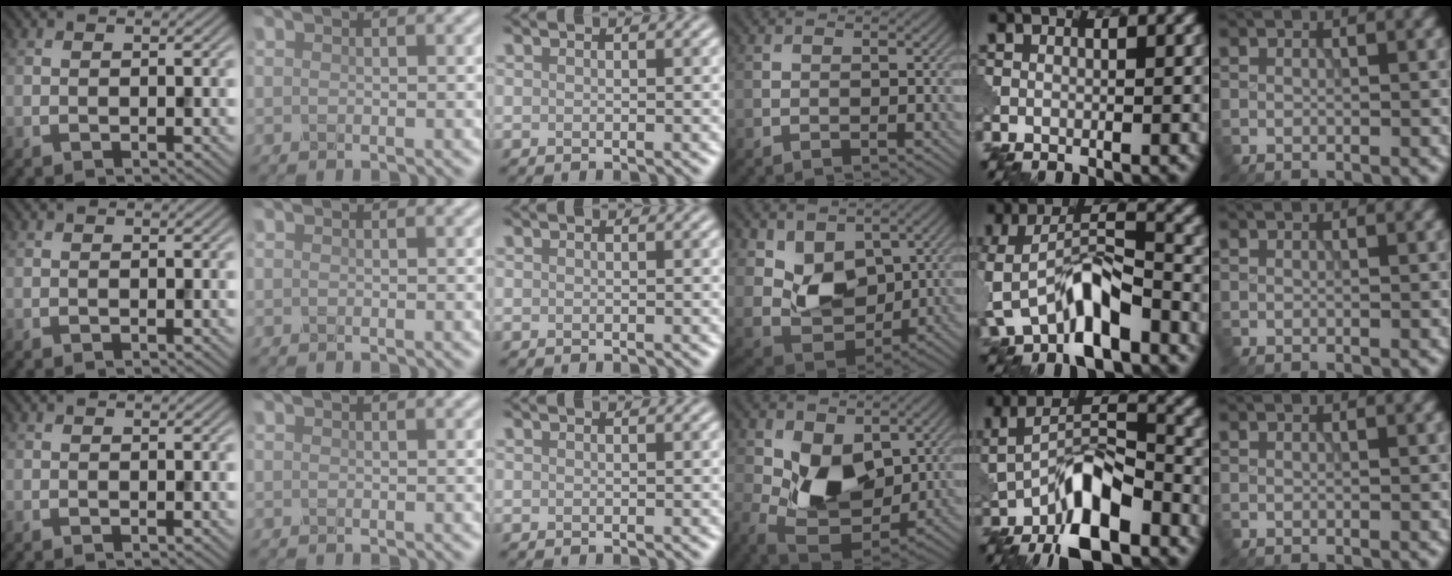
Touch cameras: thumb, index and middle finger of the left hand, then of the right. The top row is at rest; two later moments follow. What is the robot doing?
{"motion": "insert", "object": "pin"}